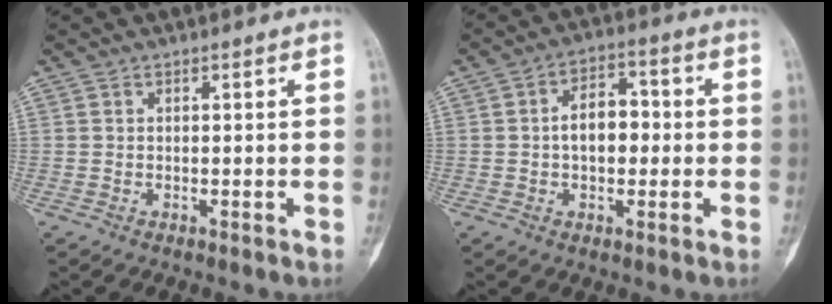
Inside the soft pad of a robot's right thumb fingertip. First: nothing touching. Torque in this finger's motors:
{"motor_torque": [0.99, 0.93, 0.35, -0.39, 0.26]}